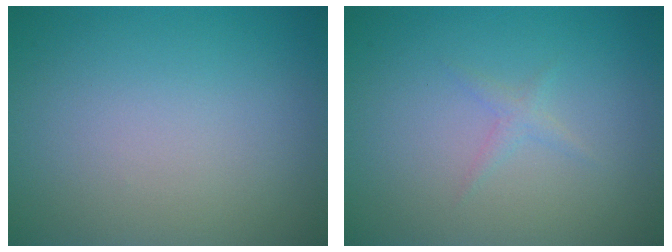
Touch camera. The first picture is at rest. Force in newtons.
{"total": 0.9, "press": 0.9, "slide": 0.0}